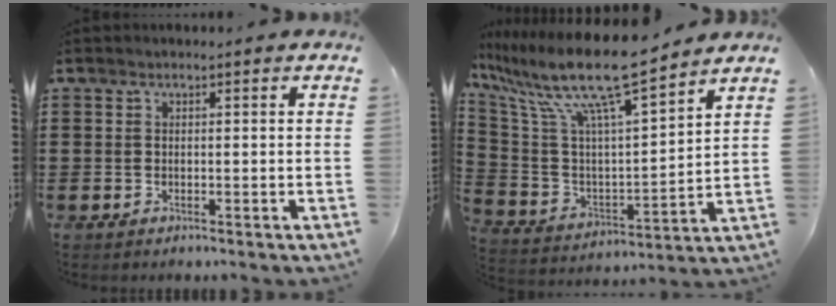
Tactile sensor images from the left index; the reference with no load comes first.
{"total": 13.4, "force": [10.4, 1.1, 8.4], "torque": [-0.207, -0.067, 0.172]}